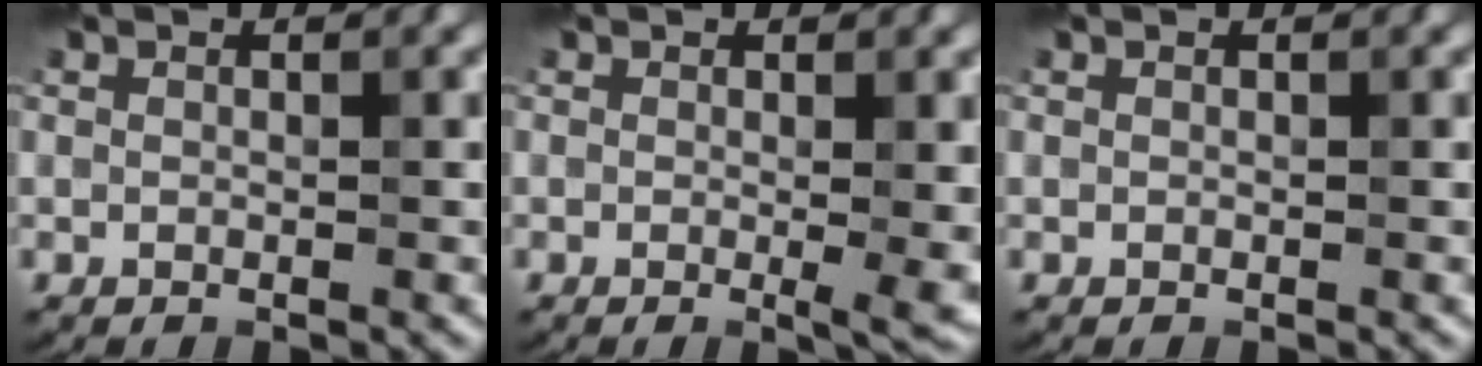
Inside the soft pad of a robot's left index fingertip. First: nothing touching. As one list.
[{"total": 3.1, "force": [-0.7, 1.2, 2.7], "torque": [-0.032, -0.006, -0.012]}, {"total": 0.0}]